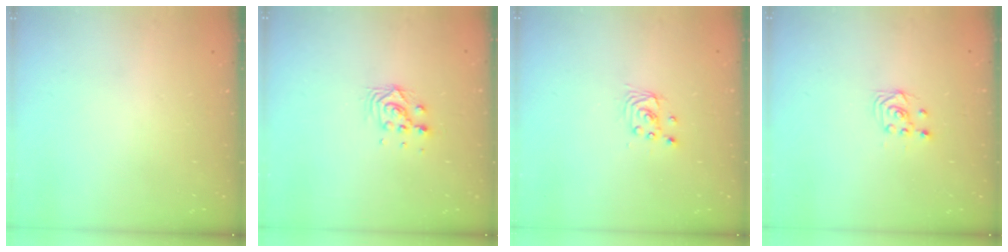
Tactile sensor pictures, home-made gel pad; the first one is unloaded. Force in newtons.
{"total": 6.1, "press": 6.1, "slide": 0.2}
{"total": 2.8, "press": 2.8, "slide": 0.1}
{"total": 2.5, "press": 2.2, "slide": 1.2}